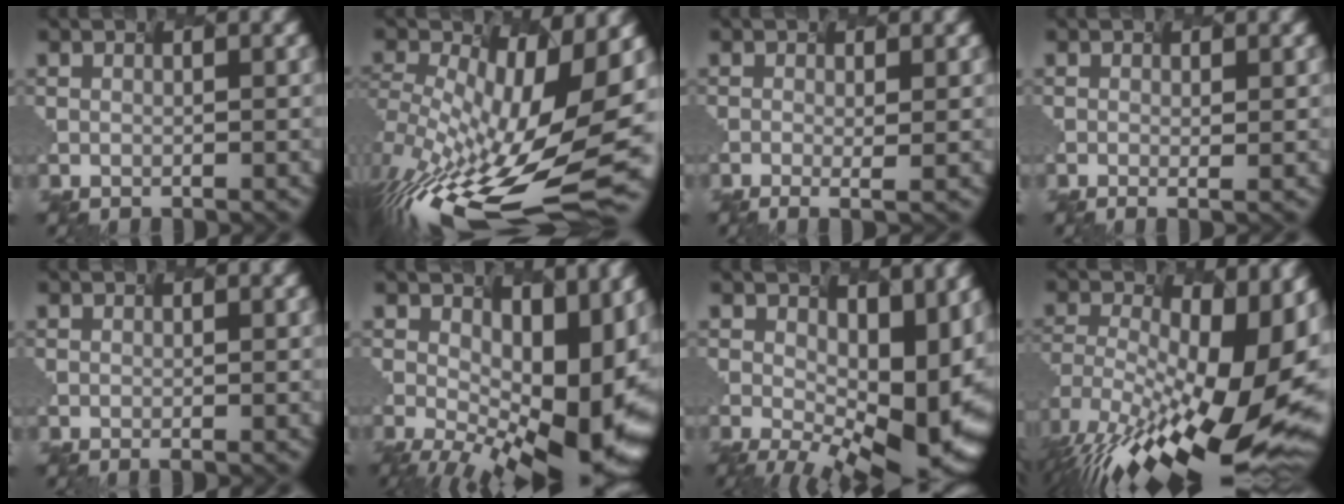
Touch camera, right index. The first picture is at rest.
{"total": 13.6, "force": [-4.2, 3.8, 12.4], "torque": [-0.271, -0.039, -0.030]}
{"total": 1.6, "force": [-0.9, -0.4, 1.2], "torque": [-0.023, 0.001, 0.004]}
{"total": 1.0, "force": [-0.5, -0.3, 0.7], "torque": [-0.013, 0.000, 0.001]}
{"total": 0.7, "force": [-0.2, 0.1, 0.7], "torque": [-0.002, 0.003, 0.001]}
{"total": 12.5, "force": [-0.2, 4.7, 11.6], "torque": [-0.163, -0.019, 0.052]}
{"total": 10.8, "force": [0.1, 3.7, 10.1], "torque": [-0.151, -0.019, 0.052]}
{"total": 15.7, "force": [-3.8, 7.2, 13.4], "torque": [-0.234, -0.023, -0.026]}